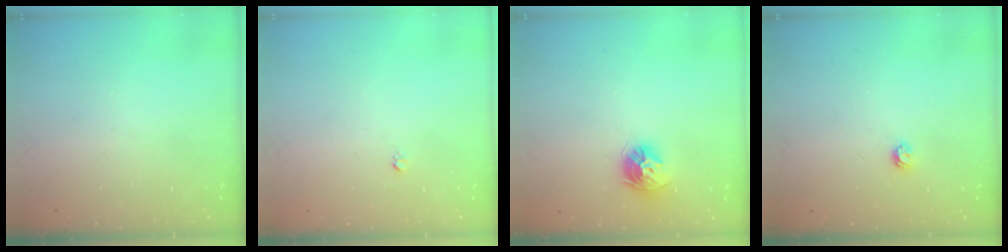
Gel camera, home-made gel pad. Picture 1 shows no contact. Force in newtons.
{"total": 2.5, "press": 2.5, "slide": 0.2}
{"total": 9.6, "press": 9.6, "slide": 0.9}
{"total": 3.4, "press": 3.4, "slide": 0.5}